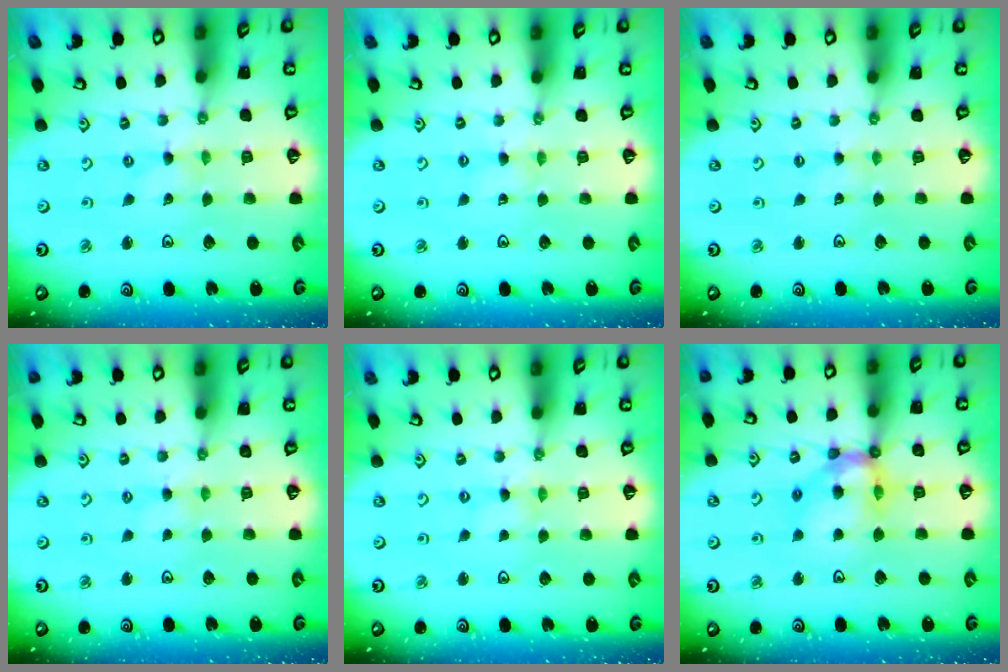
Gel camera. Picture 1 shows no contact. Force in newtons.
{"total": 2.0, "press": 2.0, "slide": 0.3}
{"total": 0.0}
{"total": 0.9, "press": 0.8, "slide": 0.2}
{"total": 0.0}
{"total": 12.5, "press": 12.4, "slide": 1.7}